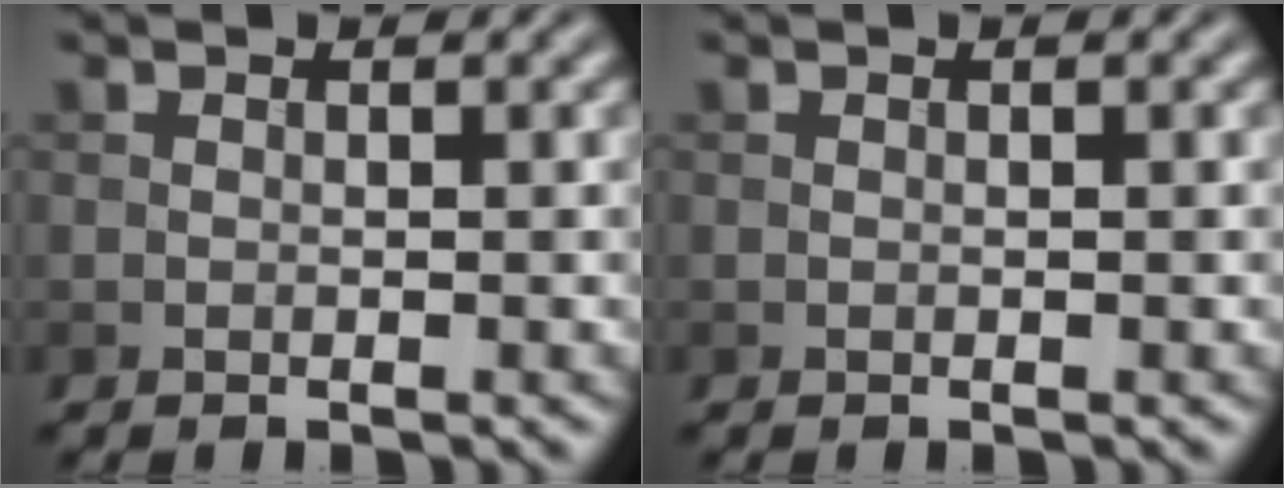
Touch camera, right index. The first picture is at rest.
{"total": 0.0}